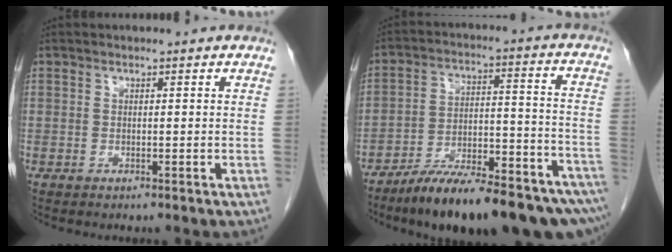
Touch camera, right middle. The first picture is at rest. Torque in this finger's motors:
{"motor_torque": [1.08, -1.06, 0.91, 0.19]}